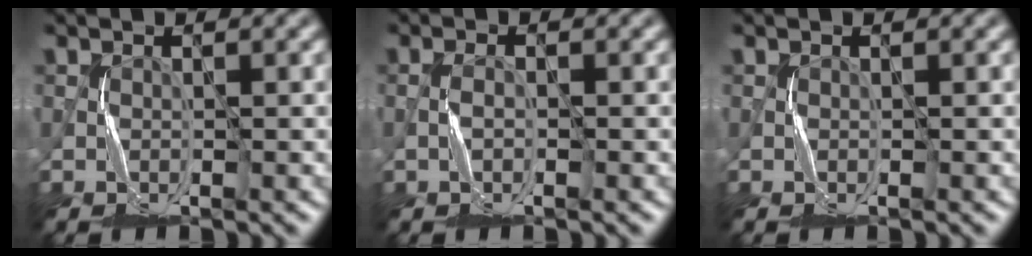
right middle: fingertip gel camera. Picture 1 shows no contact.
{"total": 0.8, "force": [-0.6, 0.0, 0.5], "torque": [-0.012, 0.004, -0.014]}
{"total": 0.0}